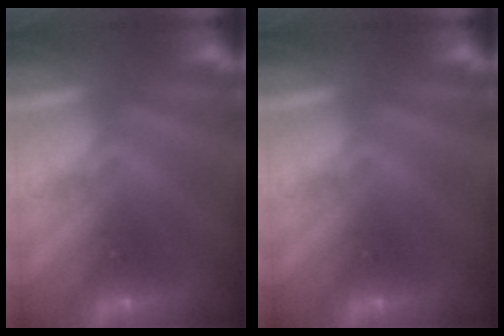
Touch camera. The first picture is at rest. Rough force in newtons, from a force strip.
{"total": 0.0}